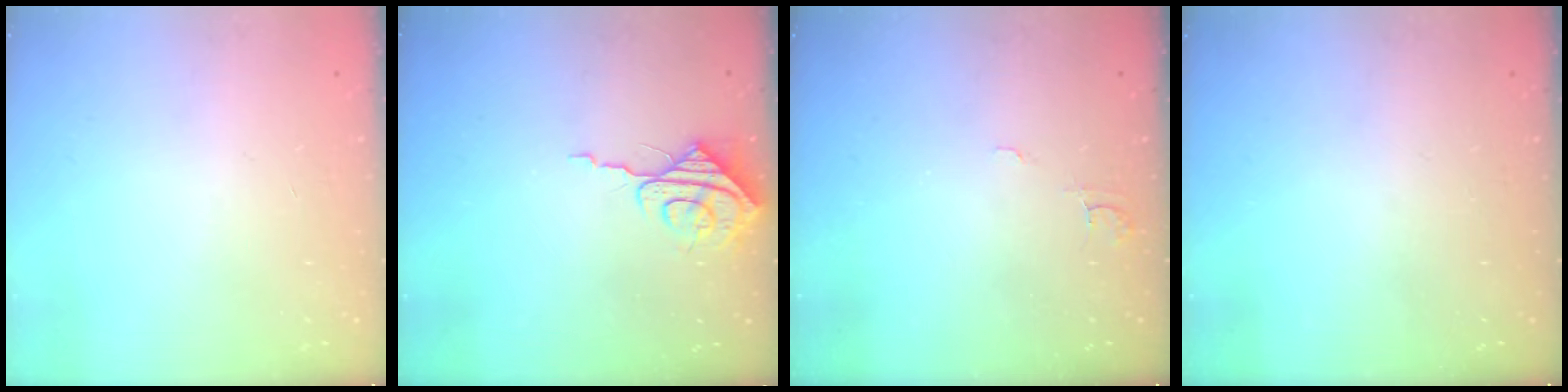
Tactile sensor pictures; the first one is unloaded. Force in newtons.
{"total": 7.6, "press": 7.6, "slide": 0.8}
{"total": 4.6, "press": 4.6, "slide": 0.3}
{"total": 0.0}